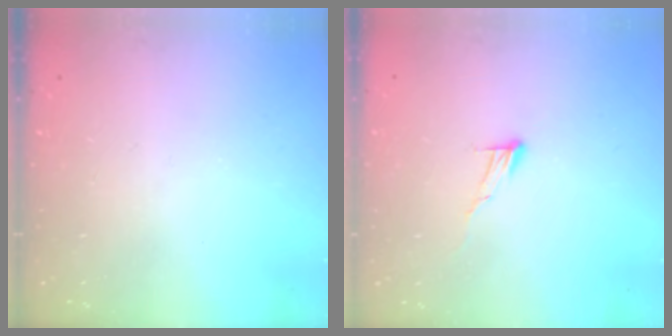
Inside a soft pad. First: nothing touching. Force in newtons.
{"total": 6.5, "press": 6.5, "slide": 0.4}